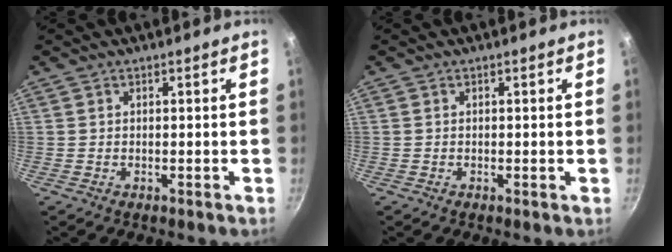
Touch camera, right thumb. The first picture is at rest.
{"total": 0.0}